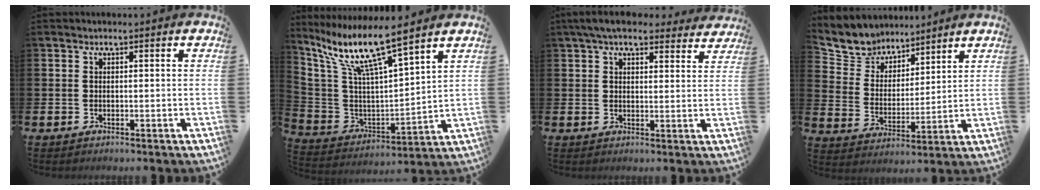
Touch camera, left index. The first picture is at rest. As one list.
[{"total": 10.3, "force": [8.0, 1.5, 6.2], "torque": [-0.158, -0.047, 0.134]}, {"total": 6.1, "force": [5.4, 1.8, 2.2], "torque": [-0.050, -0.017, 0.099]}, {"total": 6.6, "force": [6.1, 2.6, -0.7], "torque": [-0.030, -0.052, 0.109]}]